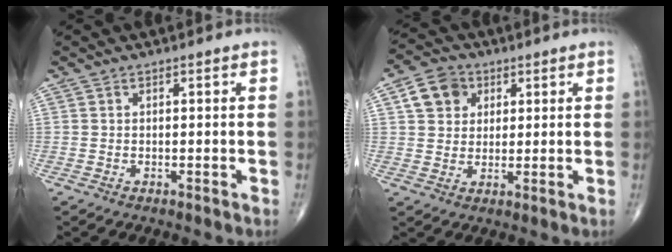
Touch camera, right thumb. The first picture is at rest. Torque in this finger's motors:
{"motor_torque": [0.22, 0.19, 0.80, 0.34, 0.03]}